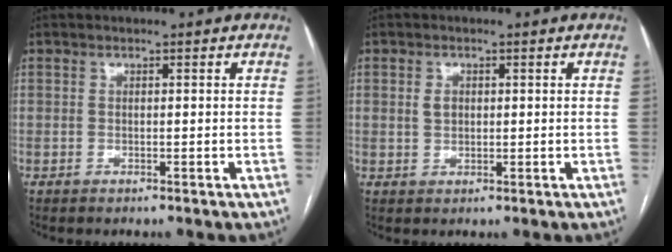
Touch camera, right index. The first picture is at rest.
{"total": 2.0, "force": [0.4, 1.5, 1.2], "torque": [-0.023, 0.005, 0.010]}